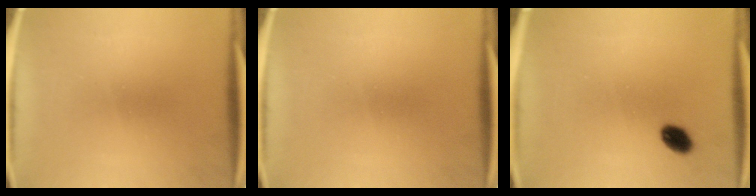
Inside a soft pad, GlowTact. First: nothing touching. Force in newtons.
{"total": 0.0}
{"total": 3.6}